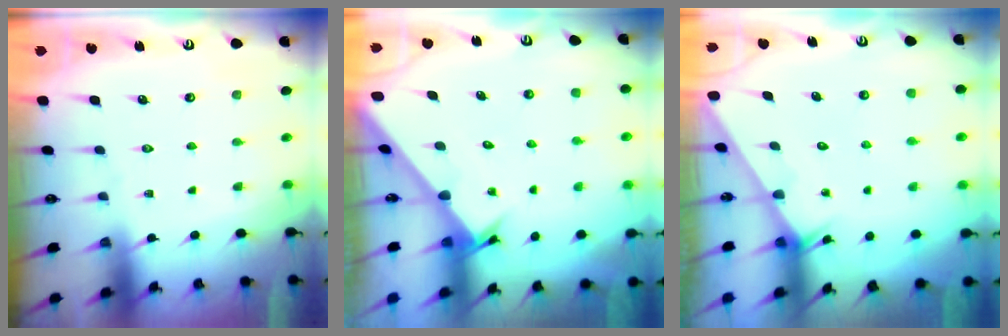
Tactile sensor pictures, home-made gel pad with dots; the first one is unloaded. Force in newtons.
{"total": 2.8, "press": 2.7, "slide": 0.3}
{"total": 1.8, "press": 1.8, "slide": 0.1}